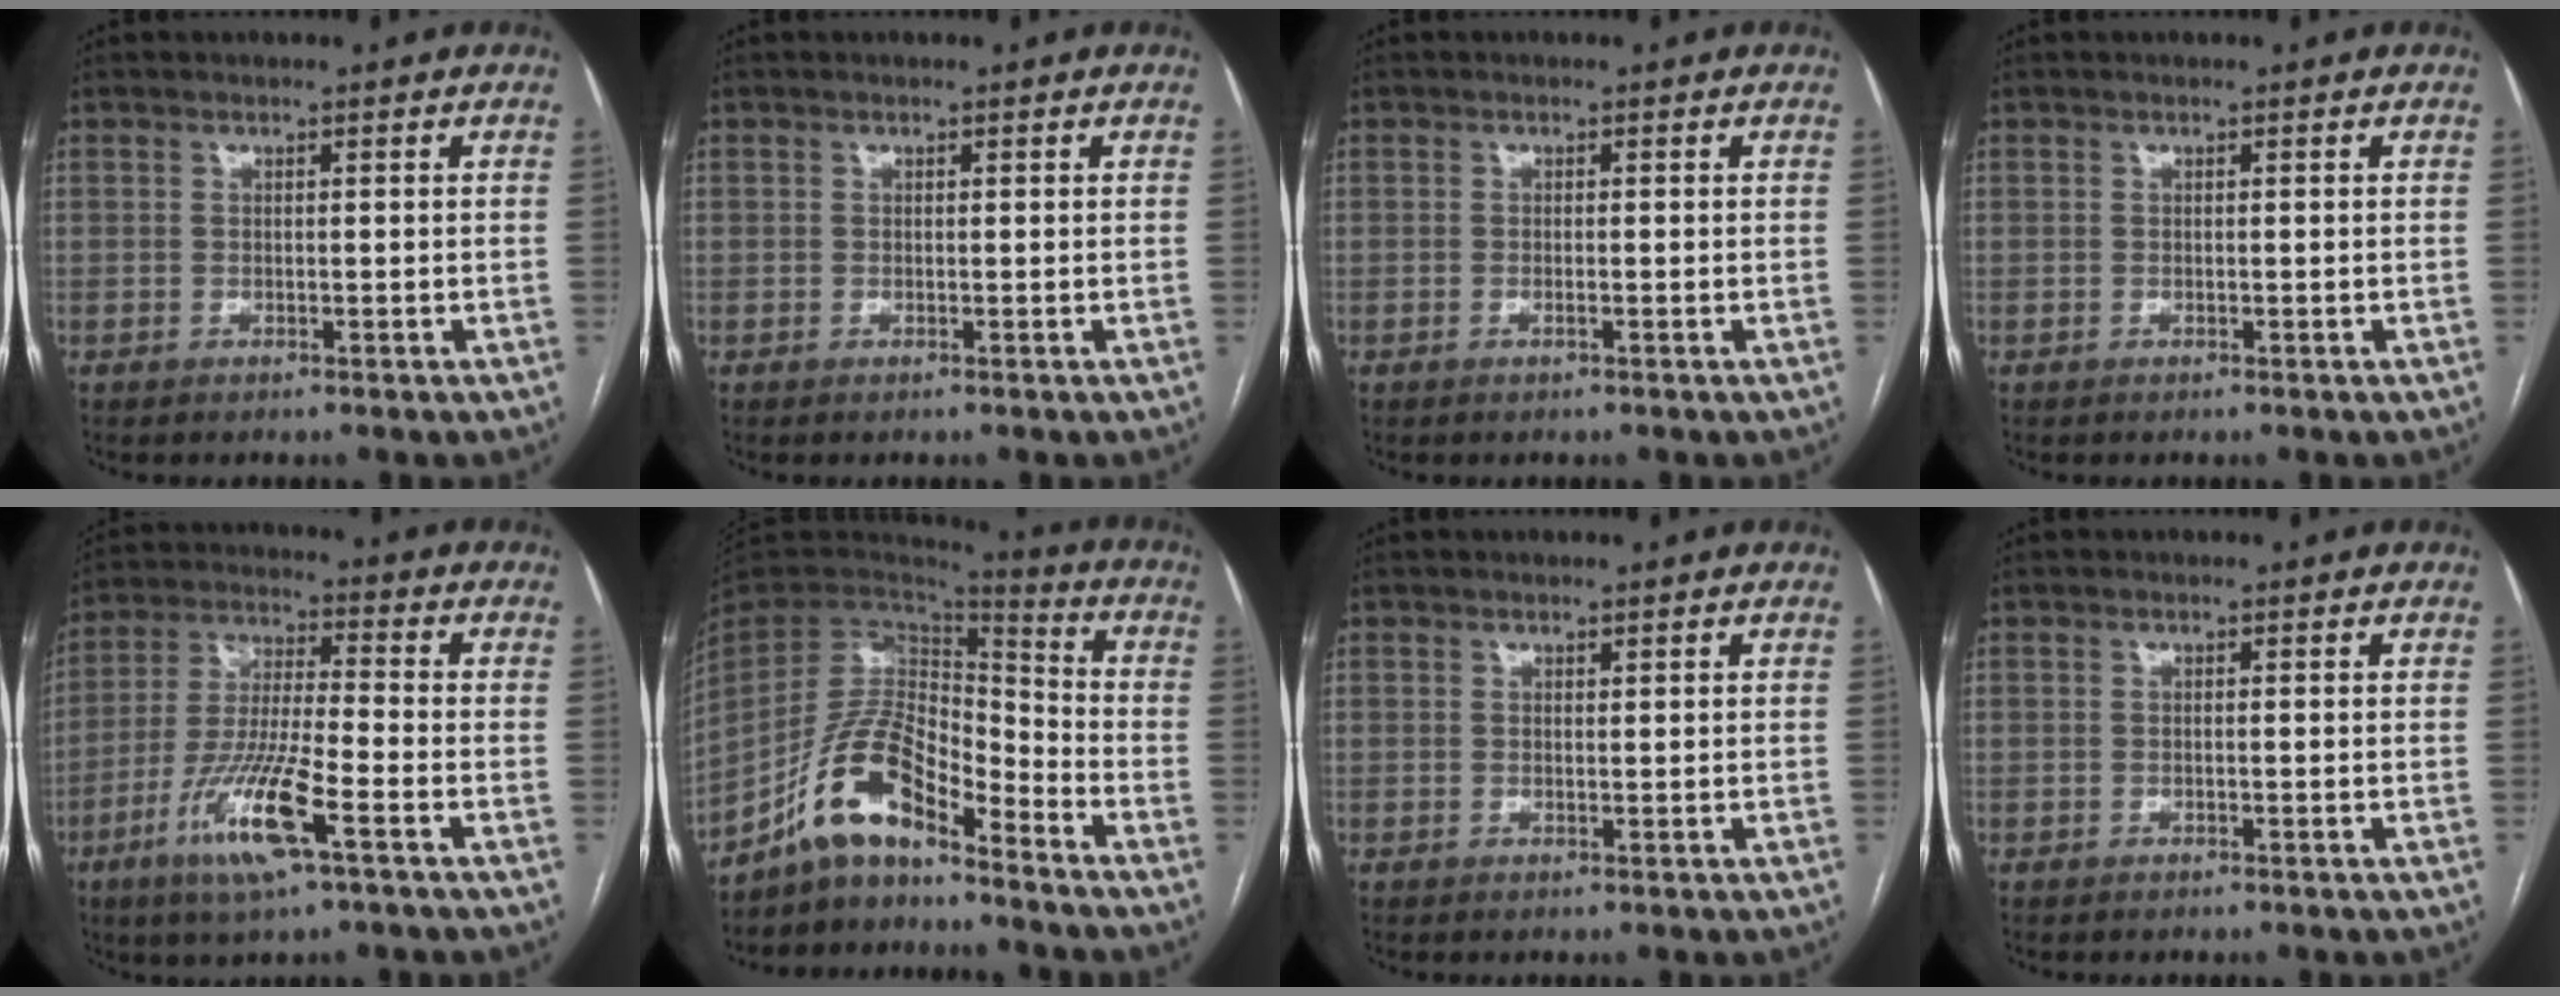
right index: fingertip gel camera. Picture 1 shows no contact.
{"total": 0.0}
{"total": 0.6, "force": [-0.3, 0.0, 0.5], "torque": [-0.011, -0.001, -0.003]}
{"total": 0.0}
{"total": 12.7, "force": [-6.0, 1.1, 11.1], "torque": [-0.226, -0.016, -0.113]}
{"total": 11.3, "force": [-8.2, 3.7, 6.9], "torque": [-0.139, 0.030, -0.153]}
{"total": 0.0}
{"total": 0.0}